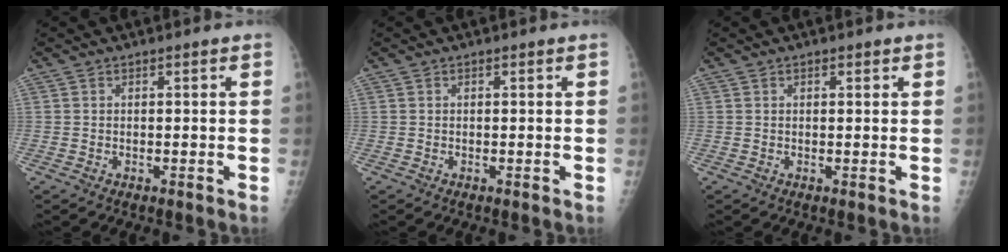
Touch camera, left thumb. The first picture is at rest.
{"total": 0.0}
{"total": 0.8, "force": [0.5, 0.4, 0.5], "torque": [-0.005, -0.001, 0.006]}